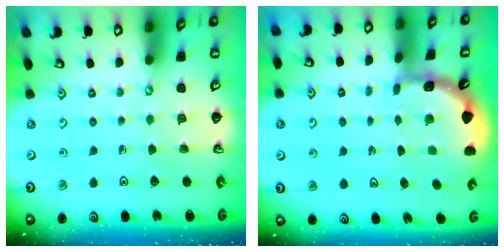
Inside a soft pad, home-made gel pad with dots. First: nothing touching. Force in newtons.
{"total": 1.9, "press": 1.9, "slide": 0.0}